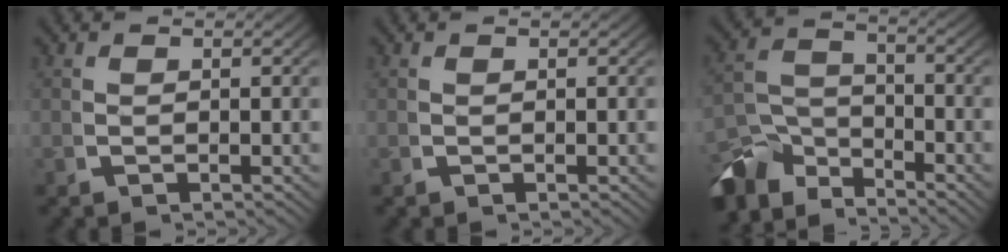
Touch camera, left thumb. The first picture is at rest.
{"total": 0.0}
{"total": 8.0, "force": [-4.6, 4.9, 4.4], "torque": [-0.072, -0.031, -0.072]}